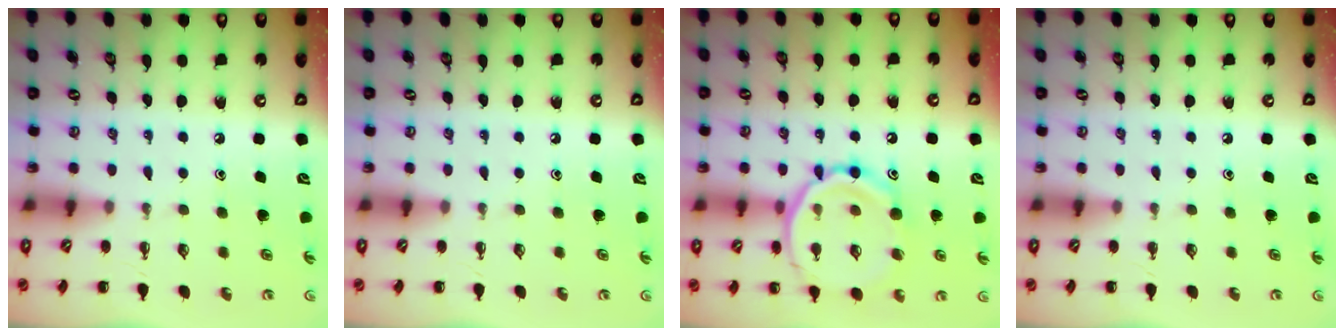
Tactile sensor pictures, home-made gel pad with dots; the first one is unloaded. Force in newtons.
{"total": 0.0}
{"total": 17.6, "press": 17.5, "slide": 1.6}
{"total": 0.0}